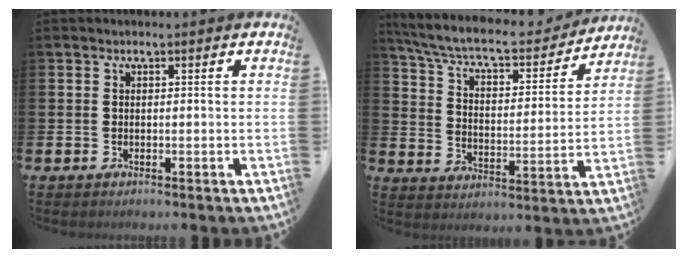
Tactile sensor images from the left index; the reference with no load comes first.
{"total": 8.4, "force": [7.6, 1.5, 3.2], "torque": [-0.102, -0.050, 0.126]}